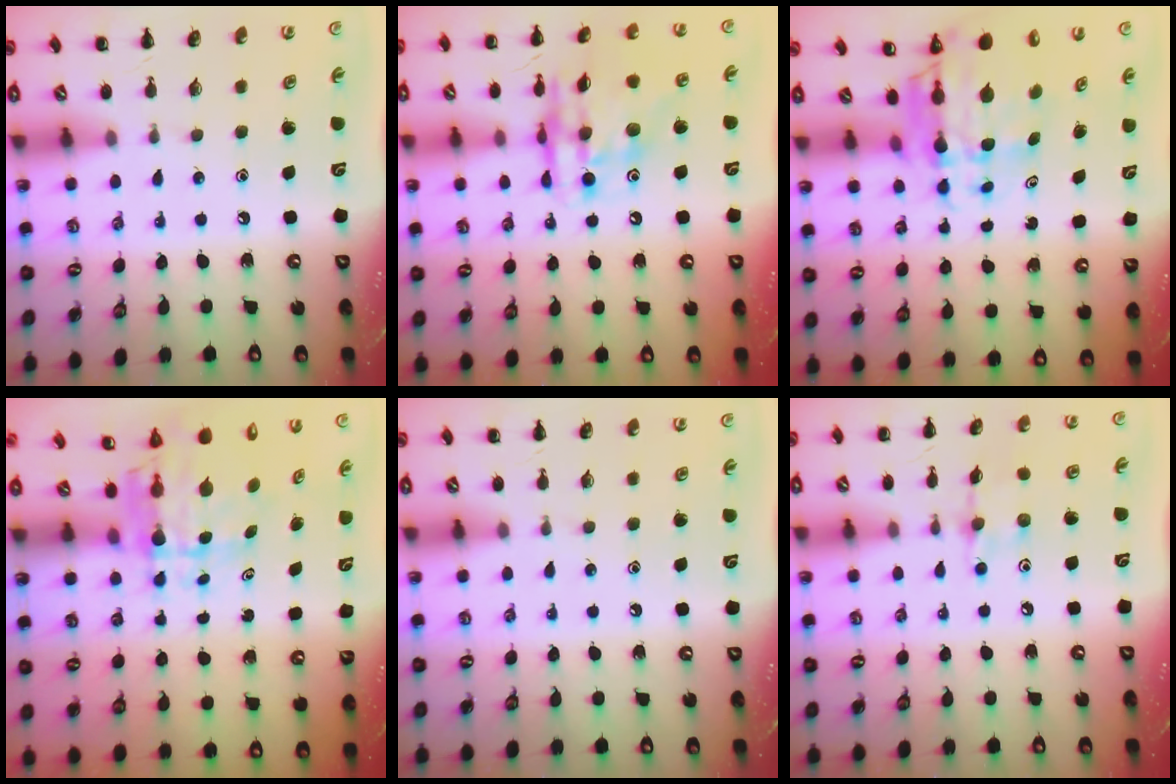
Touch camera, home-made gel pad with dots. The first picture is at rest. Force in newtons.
{"total": 14.9, "press": 14.4, "slide": 3.9}
{"total": 8.1, "press": 7.8, "slide": 2.4}
{"total": 6.7, "press": 6.2, "slide": 2.5}
{"total": 0.0}
{"total": 6.3, "press": 6.3, "slide": 0.7}